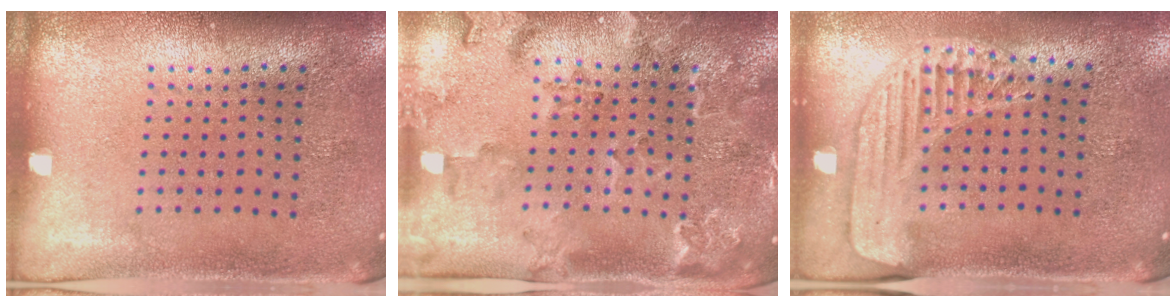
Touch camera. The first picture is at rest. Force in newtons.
{"total": 2.4, "press": 2.2, "slide": 0.8}
{"total": 1.5, "press": 1.5, "slide": 0.3}